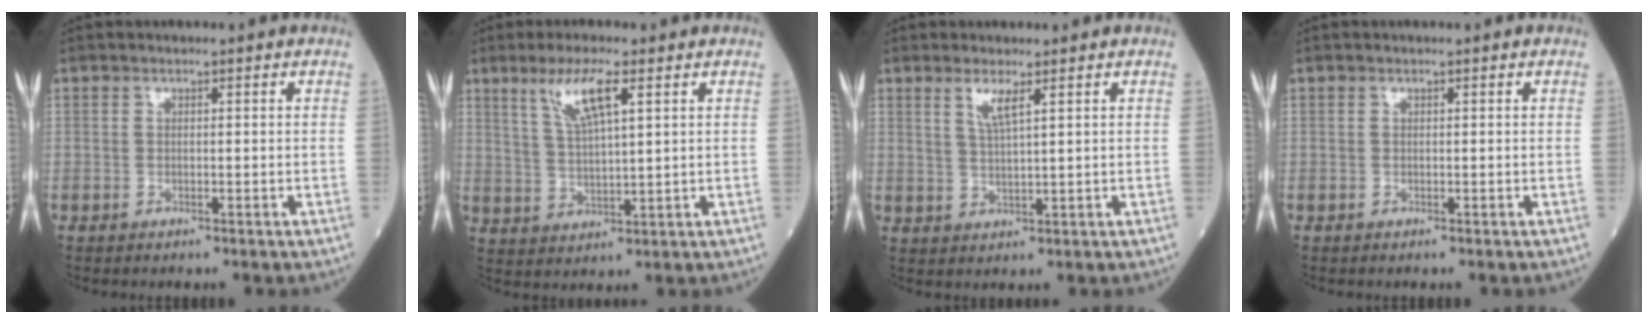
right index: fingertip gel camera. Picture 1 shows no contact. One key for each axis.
{"total": 7.2, "fx": 3.8, "fy": 0.8, "fz": 6.0, "tx": -0.124, "ty": 0.001, "tz": 0.077}
{"total": 3.1, "fx": 1.8, "fy": -0.1, "fz": 2.5, "tx": -0.056, "ty": -0.005, "tz": 0.039}
{"total": 0.0}